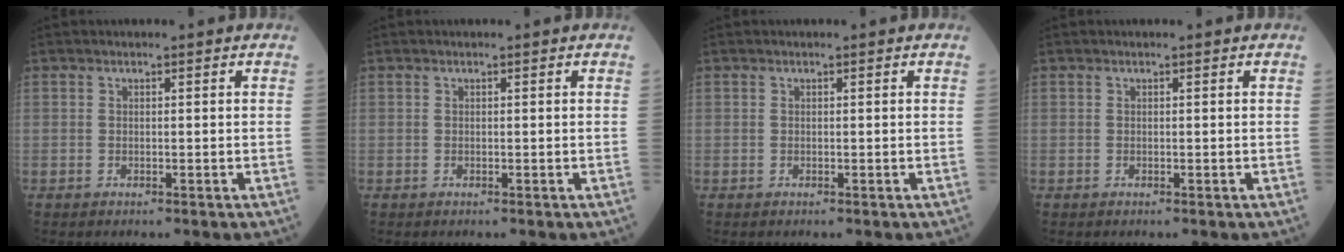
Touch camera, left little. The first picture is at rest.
{"total": 0.0}
{"total": 0.0}
{"total": 0.0}